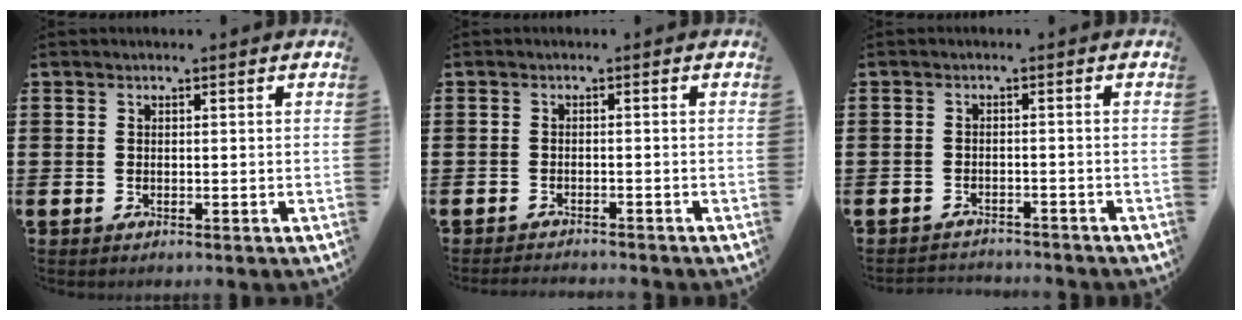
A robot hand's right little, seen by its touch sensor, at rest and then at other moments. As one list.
[{"total": 1.1, "force": [-1.1, -0.1, 0.0], "torque": [-0.003, 0.001, -0.023]}, {"total": 1.7, "force": [-1.7, 0.0, -0.2], "torque": [-0.003, 0.003, -0.037]}]